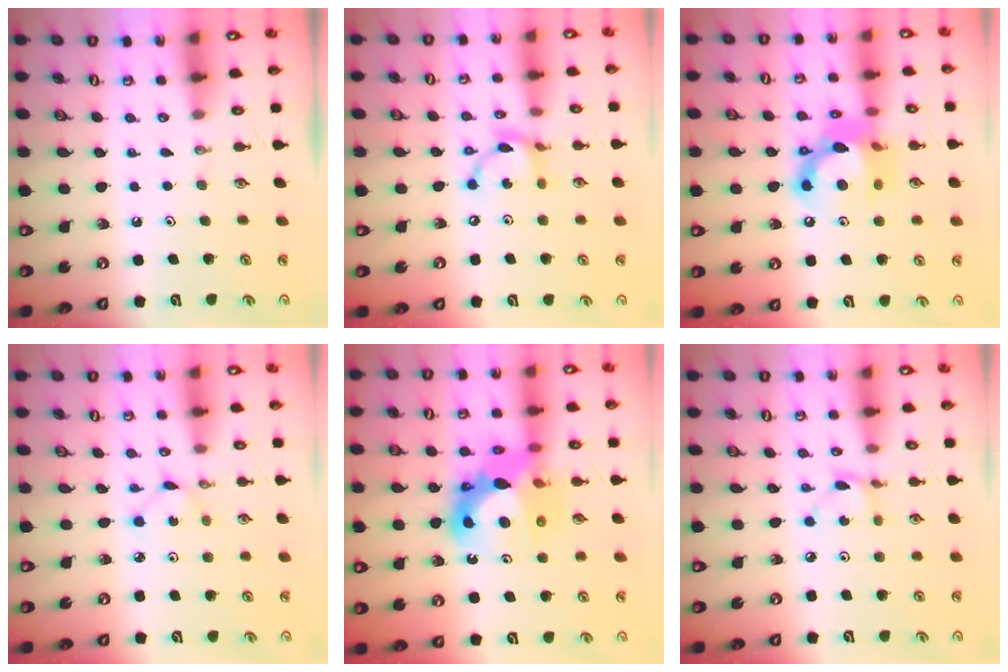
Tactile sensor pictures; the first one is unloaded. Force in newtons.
{"total": 9.4, "press": 9.4, "slide": 0.3}
{"total": 14.3, "press": 14.3, "slide": 1.1}
{"total": 1.7, "press": 1.7, "slide": 0.1}
{"total": 15.9, "press": 15.8, "slide": 1.5}
{"total": 2.9, "press": 2.9, "slide": 0.2}